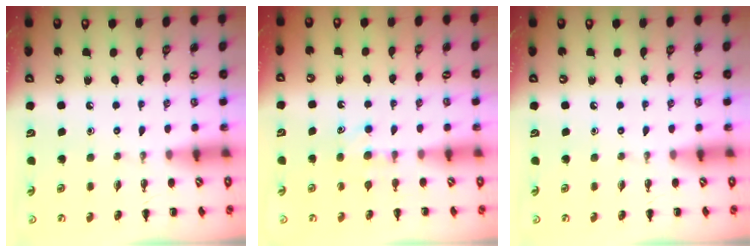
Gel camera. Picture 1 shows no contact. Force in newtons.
{"total": 4.7, "press": 4.5, "slide": 1.1}
{"total": 0.0}